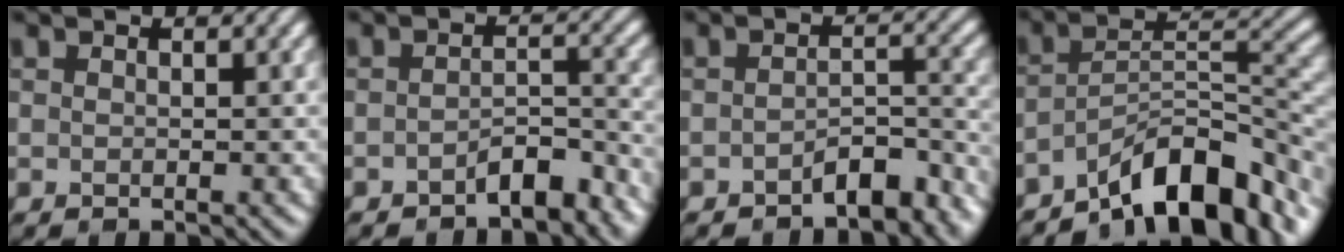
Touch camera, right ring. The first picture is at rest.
{"total": 3.3, "force": [-2.4, 1.2, 1.9], "torque": [-0.027, 0.013, -0.040]}
{"total": 4.1, "force": [-3.1, 1.6, 2.3], "torque": [-0.024, 0.009, -0.048]}
{"total": 10.0, "force": [-7.1, 3.2, 6.4], "torque": [-0.081, 0.010, -0.127]}